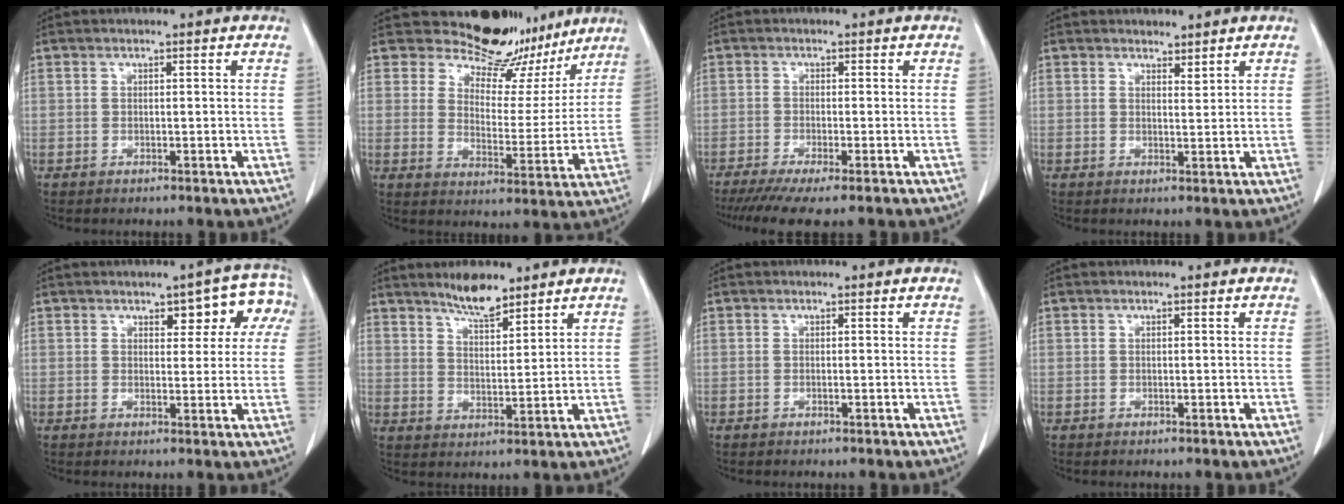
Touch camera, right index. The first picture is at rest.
{"total": 13.4, "force": [11.8, 5.7, 2.9], "torque": [-0.023, -0.023, 0.143]}
{"total": 8.5, "force": [-6.9, 0.5, 5.0], "torque": [-0.066, -0.018, -0.107]}
{"total": 2.0, "force": [1.8, 0.6, 0.4], "torque": [-0.003, -0.001, 0.029]}
{"total": 7.0, "force": [2.9, 3.3, 5.4], "torque": [-0.048, 0.025, 0.032]}
{"total": 5.8, "force": [4.9, 1.2, 2.8], "torque": [-0.055, -0.001, 0.087]}
{"total": 0.0}
{"total": 0.0}